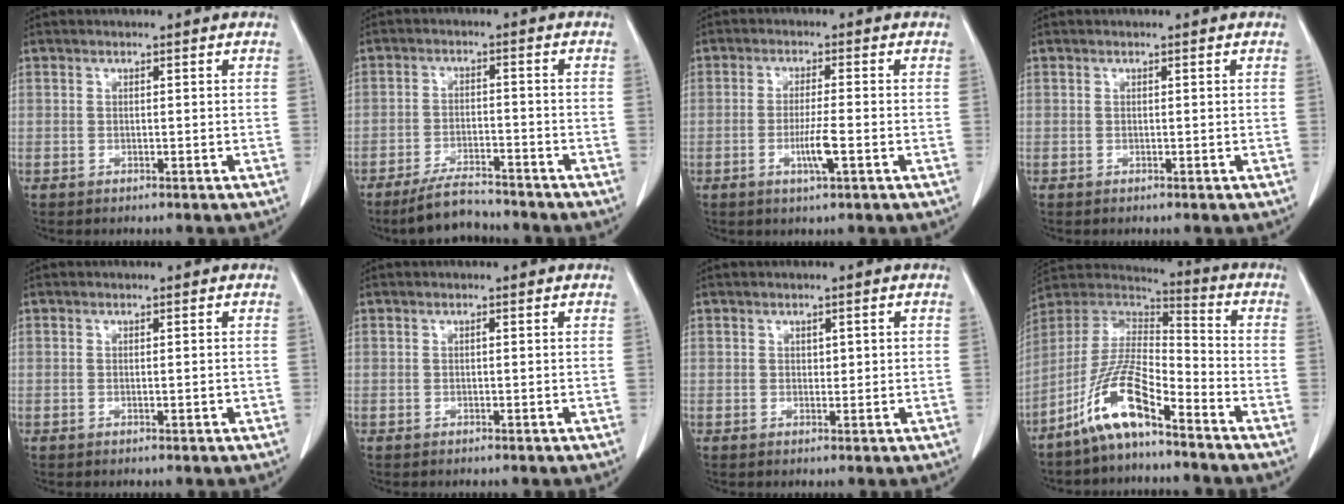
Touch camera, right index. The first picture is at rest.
{"total": 6.4, "force": [-5.9, 1.1, 2.2], "torque": [-0.042, -0.014, -0.103]}
{"total": 4.4, "force": [-1.4, -0.1, 4.2], "torque": [-0.078, -0.007, -0.025]}
{"total": 0.0}
{"total": 0.7, "force": [-0.1, 0.2, 0.6], "torque": [-0.012, -0.001, 0.003]}
{"total": 0.0}
{"total": 1.3, "force": [0.3, 0.7, 1.1], "torque": [-0.014, 0.000, 0.006]}
{"total": 12.2, "force": [-7.9, 2.2, 9.0], "torque": [-0.188, 0.009, -0.154]}